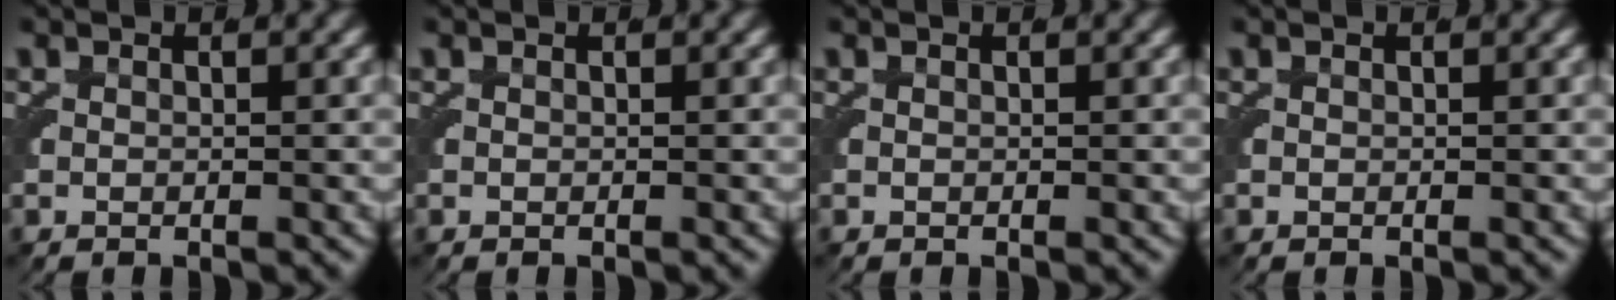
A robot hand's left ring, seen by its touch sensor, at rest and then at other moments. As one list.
[{"total": 0.0}, {"total": 0.0}, {"total": 0.0}]